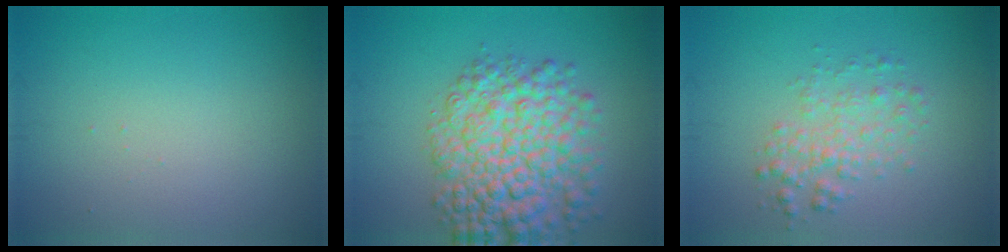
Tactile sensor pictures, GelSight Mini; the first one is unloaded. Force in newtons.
{"total": 8.4, "press": 8.4, "slide": 0.2}
{"total": 2.6, "press": 2.6, "slide": 0.1}